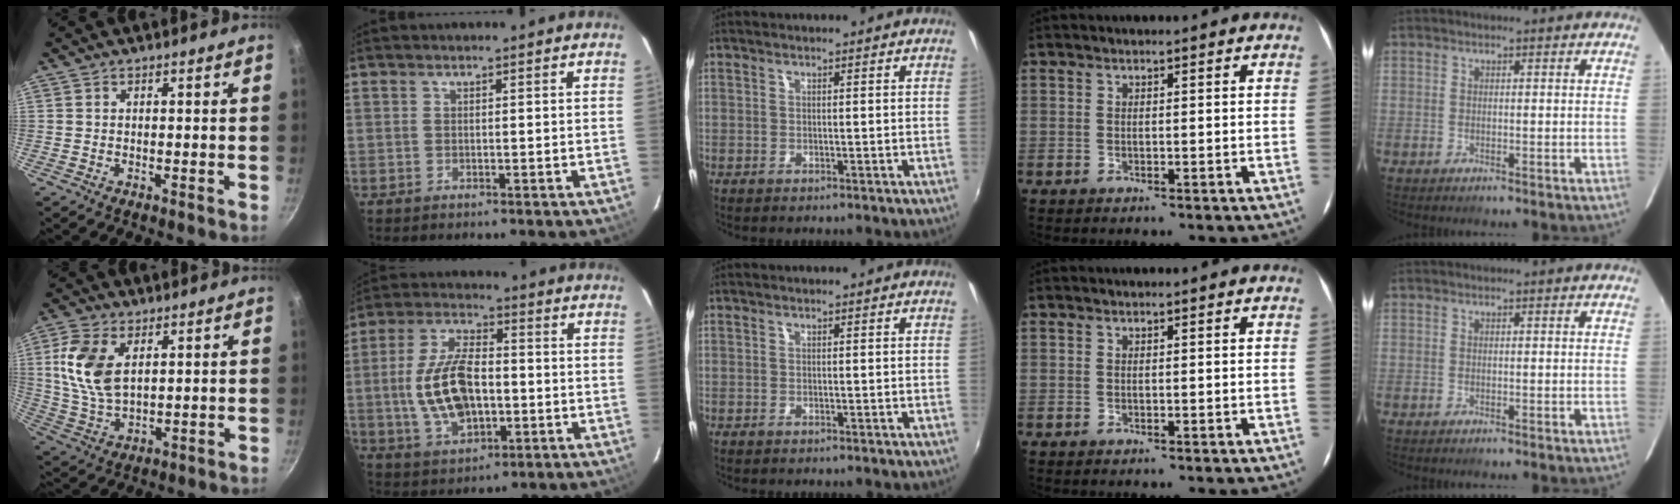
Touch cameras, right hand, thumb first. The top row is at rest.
{"thumb": {"total": 11.5, "force": [3.4, 6.7, 8.8], "torque": [-0.174, -0.013, 0.070]}, "index": {"total": 14.4, "force": [-1.8, 7.7, 12.1], "torque": [-0.245, 0.005, -0.023]}}